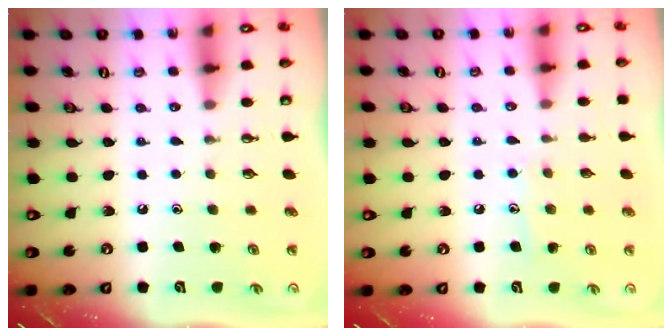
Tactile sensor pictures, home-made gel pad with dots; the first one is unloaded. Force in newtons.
{"total": 6.2, "press": 6.2, "slide": 0.1}